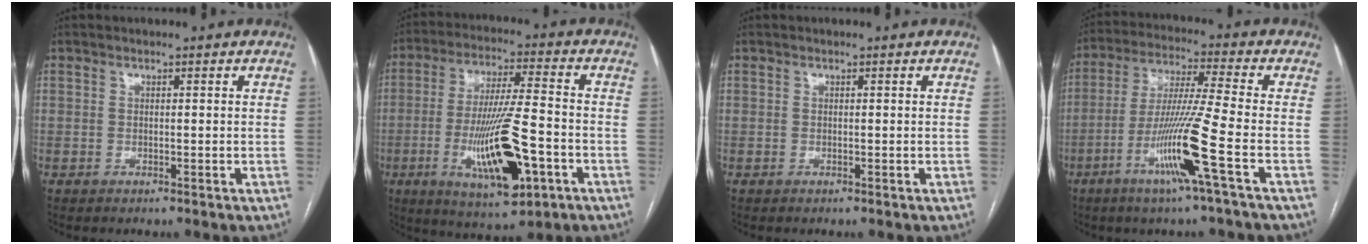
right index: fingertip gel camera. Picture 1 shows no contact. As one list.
[{"total": 15.5, "force": [-5.1, 2.7, 14.4], "torque": [-0.274, -0.015, -0.077]}, {"total": 0.0}, {"total": 12.4, "force": [-4.9, -2.0, 11.2], "torque": [-0.224, -0.017, -0.096]}]